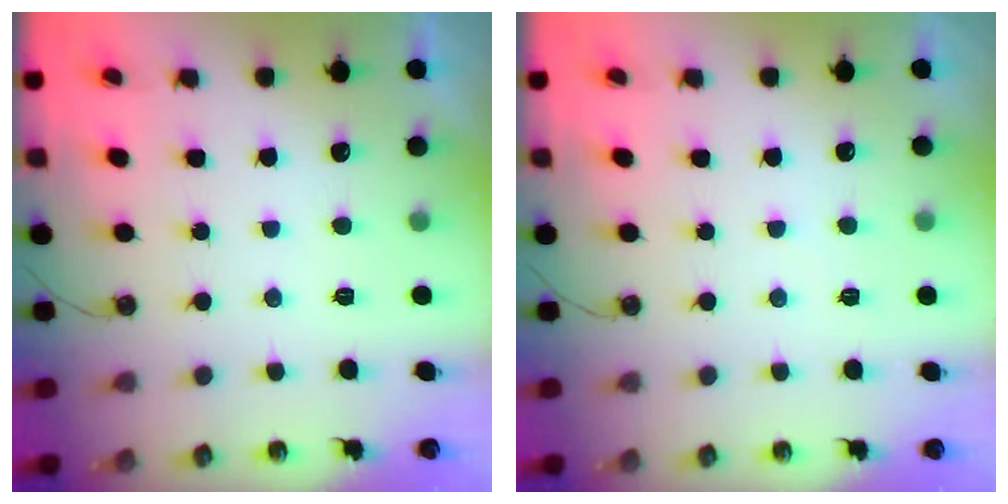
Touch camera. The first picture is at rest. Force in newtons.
{"total": 2.8, "press": 2.8, "slide": 0.4}